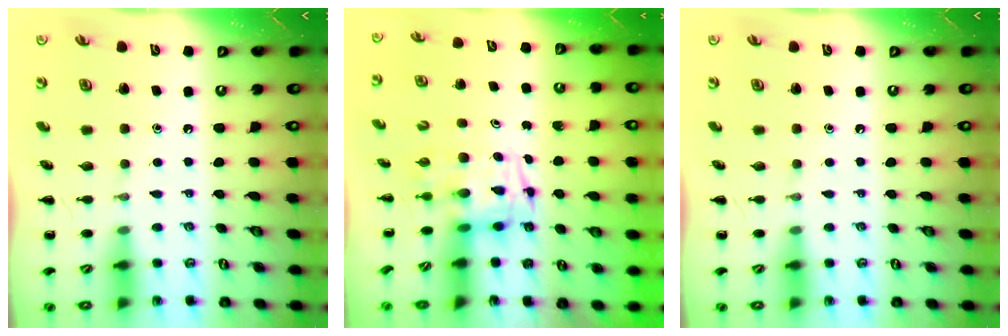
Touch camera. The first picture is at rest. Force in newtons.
{"total": 3.2, "press": 3.2, "slide": 0.6}
{"total": 0.0}